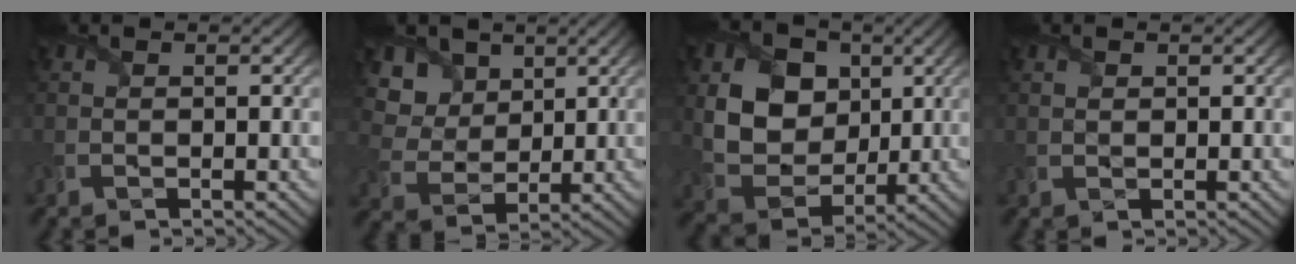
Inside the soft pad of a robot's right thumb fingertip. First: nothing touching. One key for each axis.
{"total": 9.6, "fx": 5.3, "fy": 7.0, "fz": 4.0, "tx": -0.147, "ty": -0.003, "tz": 0.113}
{"total": 11.9, "fx": 2.8, "fy": 9.4, "fz": 6.7, "tx": -0.177, "ty": 0.003, "tz": 0.053}
{"total": 0.8, "fx": 0.7, "fy": 0.4, "fz": 0.2, "tx": -0.006, "ty": -0.001, "tz": 0.014}